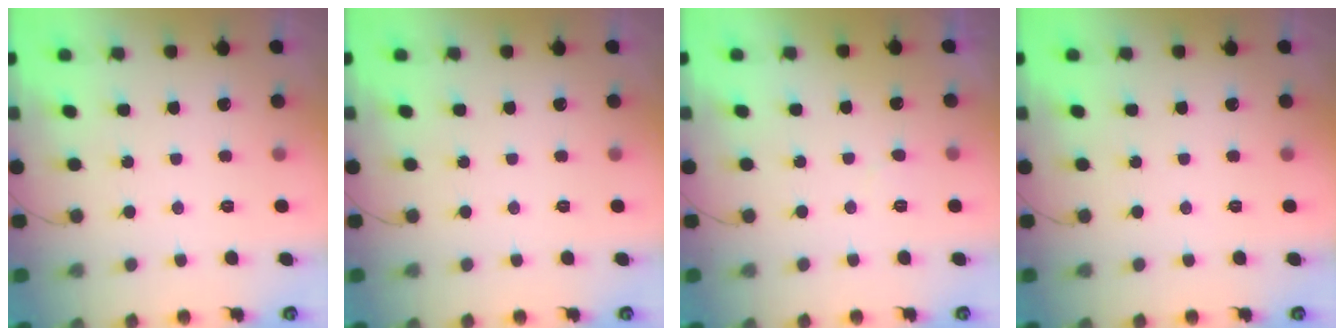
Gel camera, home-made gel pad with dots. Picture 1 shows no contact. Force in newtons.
{"total": 0.0}
{"total": 3.5, "press": 3.5, "slide": 0.4}
{"total": 0.0}